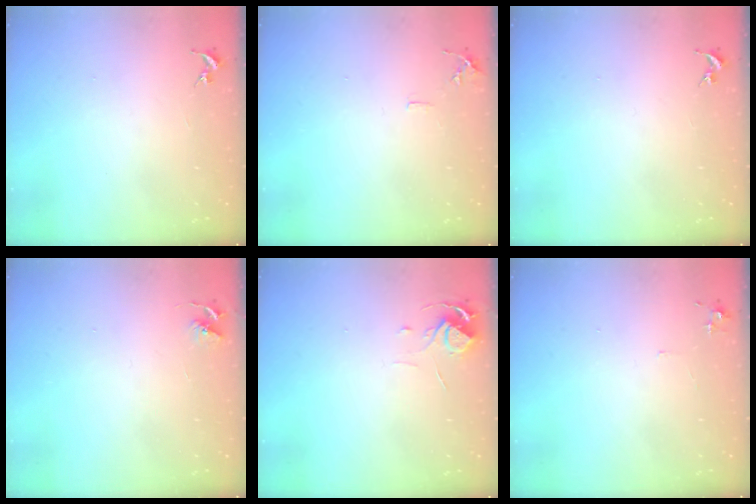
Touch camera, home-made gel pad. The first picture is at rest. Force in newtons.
{"total": 5.7, "press": 5.7, "slide": 0.6}
{"total": 0.0}
{"total": 4.4, "press": 4.4, "slide": 0.5}
{"total": 5.7, "press": 5.7, "slide": 0.4}
{"total": 5.2, "press": 5.1, "slide": 0.7}